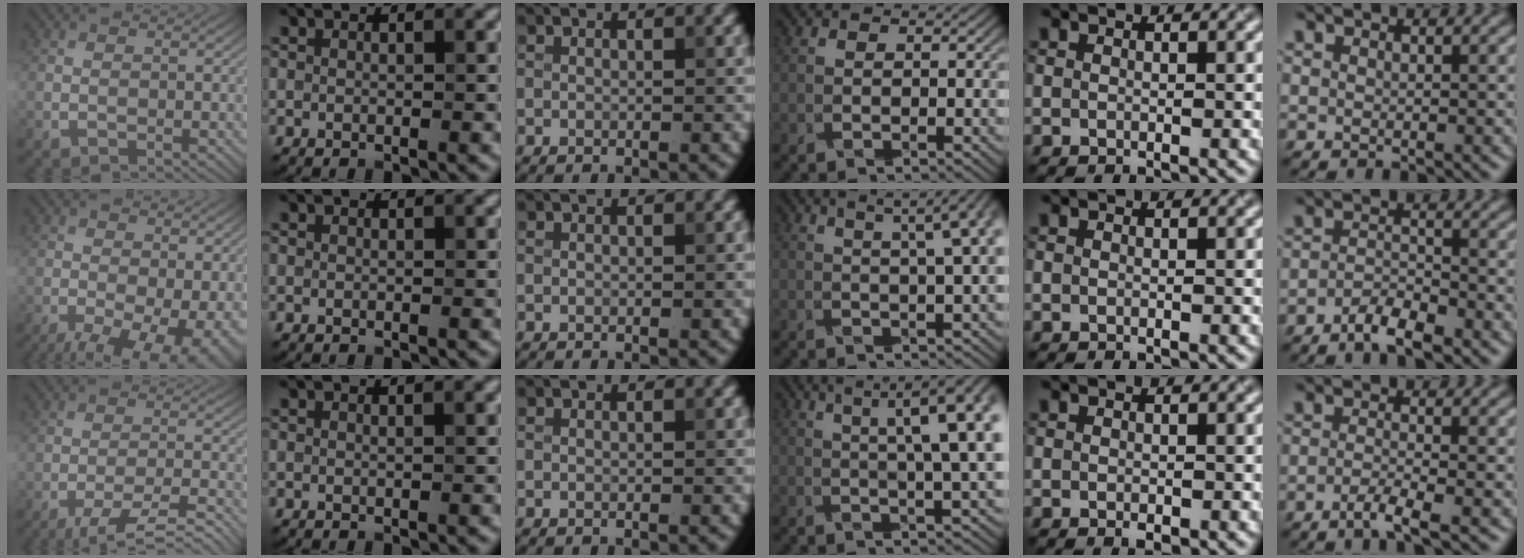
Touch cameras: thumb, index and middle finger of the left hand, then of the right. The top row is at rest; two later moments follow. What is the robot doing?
{"motion": "pour", "object": "sugar"}